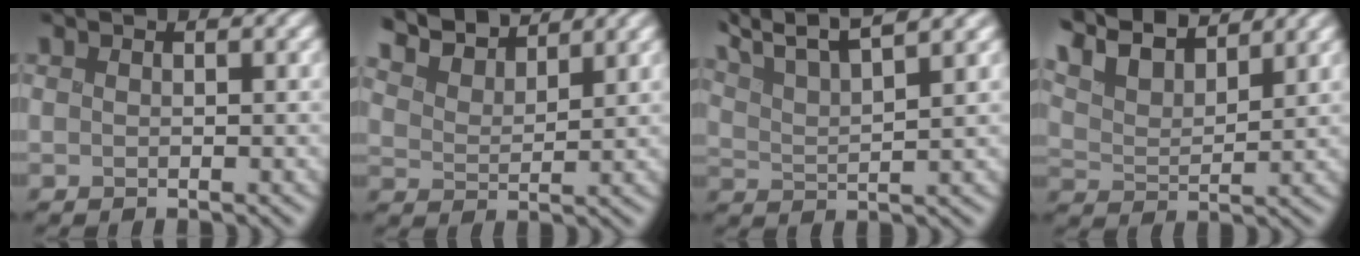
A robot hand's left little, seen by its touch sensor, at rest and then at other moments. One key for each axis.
{"total": 6.0, "fx": 5.5, "fy": 1.1, "fz": 2.0, "tx": -0.049, "ty": 0.014, "tz": 0.074}
{"total": 9.5, "fx": 7.3, "fy": 2.3, "fz": 5.6, "tx": -0.117, "ty": 0.028, "tz": 0.083}
{"total": 8.4, "fx": 6.6, "fy": 2.7, "fz": 4.4, "tx": -0.112, "ty": 0.023, "tz": 0.097}